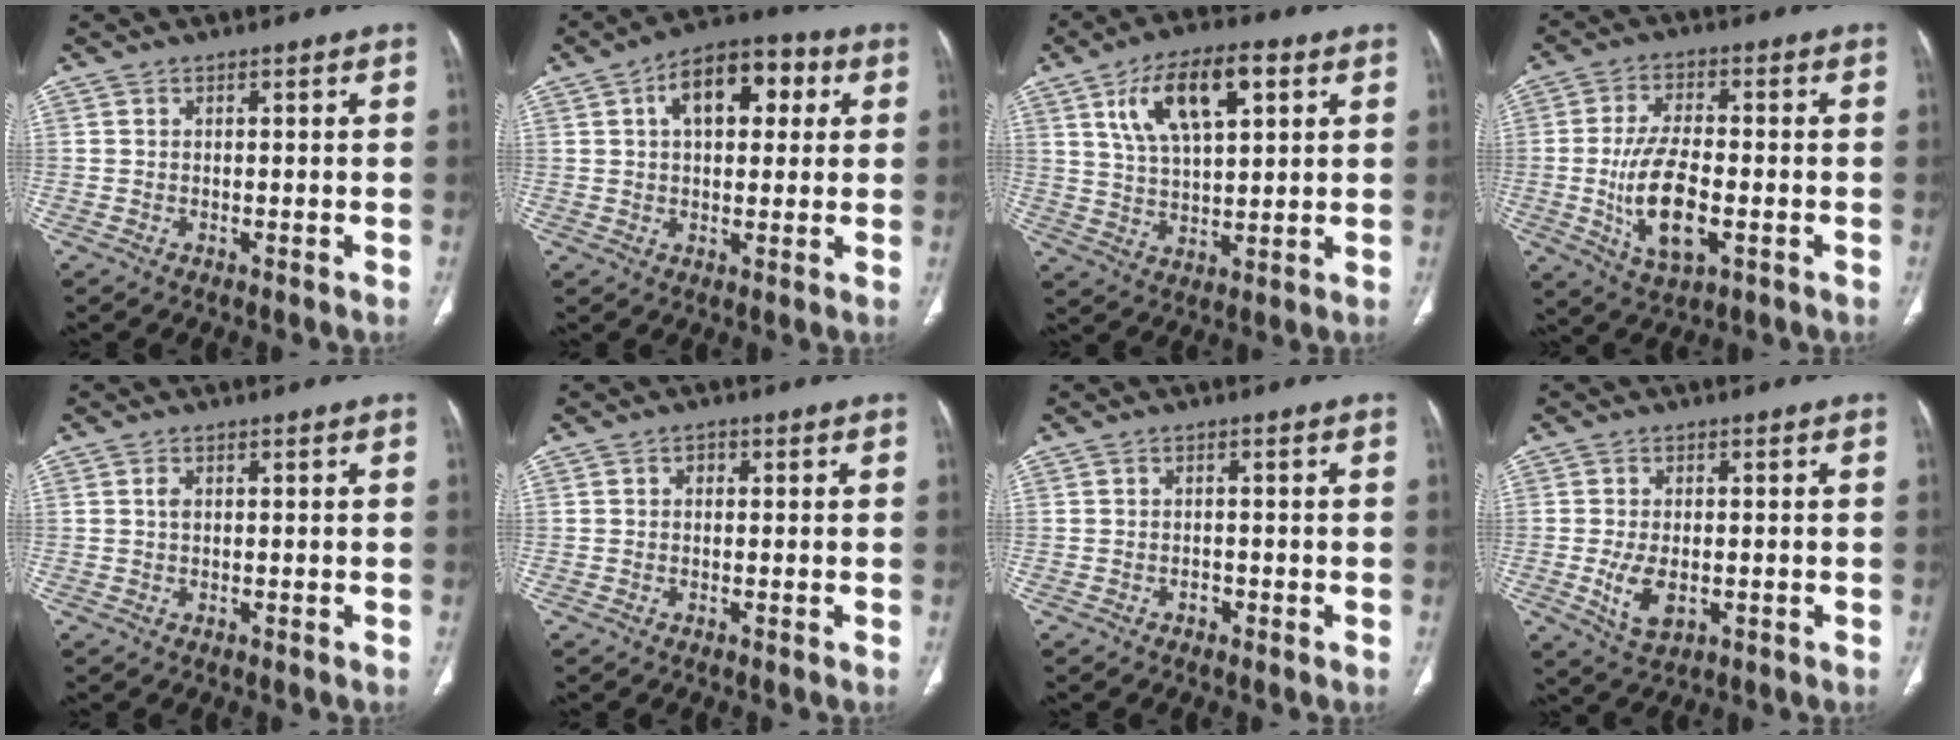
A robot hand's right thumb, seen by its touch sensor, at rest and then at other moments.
{"total": 12.5, "force": [3.7, 7.0, 9.6], "torque": [-0.120, 0.022, 0.051]}
{"total": 13.9, "force": [5.7, 6.1, 11.1], "torque": [-0.178, -0.005, 0.101]}
{"total": 12.0, "force": [-2.4, 5.3, 10.5], "torque": [-0.199, 0.003, -0.040]}
{"total": 1.1, "force": [0.2, 0.7, 0.9], "torque": [-0.017, 0.002, 0.004]}
{"total": 1.1, "force": [0.1, 0.9, 0.6], "torque": [-0.002, 0.004, -0.003]}
{"total": 1.5, "force": [-0.7, 1.1, 0.7], "torque": [-0.006, 0.007, -0.013]}
{"total": 6.2, "force": [-1.2, 3.5, 5.0], "torque": [-0.096, -0.007, -0.014]}